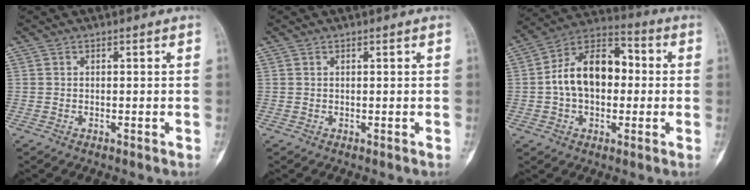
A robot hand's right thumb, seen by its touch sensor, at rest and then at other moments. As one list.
[{"total": 0.0}, {"total": 14.7, "force": [0.1, 9.6, 11.1], "torque": [-0.162, 0.039, -0.009]}]